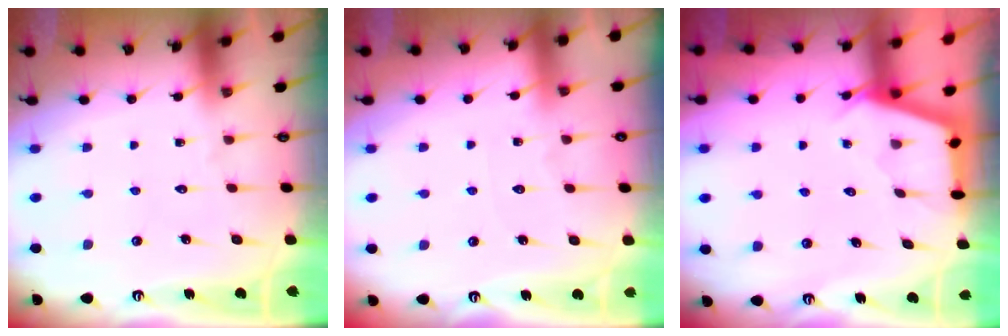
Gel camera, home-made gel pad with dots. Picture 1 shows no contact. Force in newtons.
{"total": 2.9, "press": 2.9, "slide": 0.5}
{"total": 2.8, "press": 2.8, "slide": 0.3}